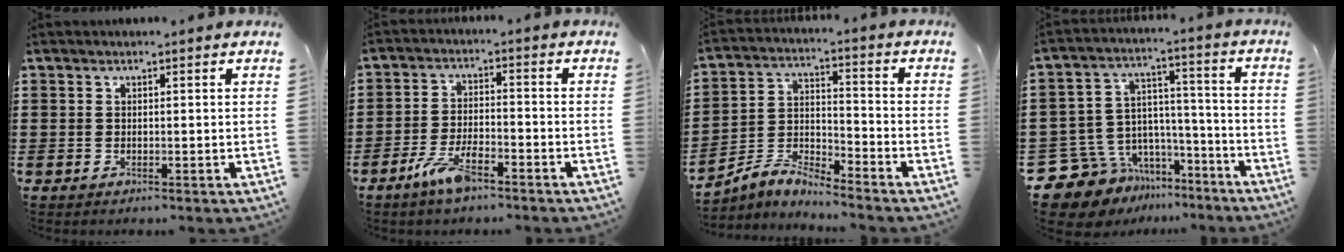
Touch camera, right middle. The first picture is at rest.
{"total": 6.0, "force": [-4.1, 1.8, 4.0], "torque": [-0.089, 0.002, -0.079]}
{"total": 5.1, "force": [-4.8, 0.8, 1.5], "torque": [-0.050, -0.009, -0.102]}
{"total": 9.9, "force": [-7.9, 5.8, 1.0], "torque": [-0.054, 0.004, -0.149]}